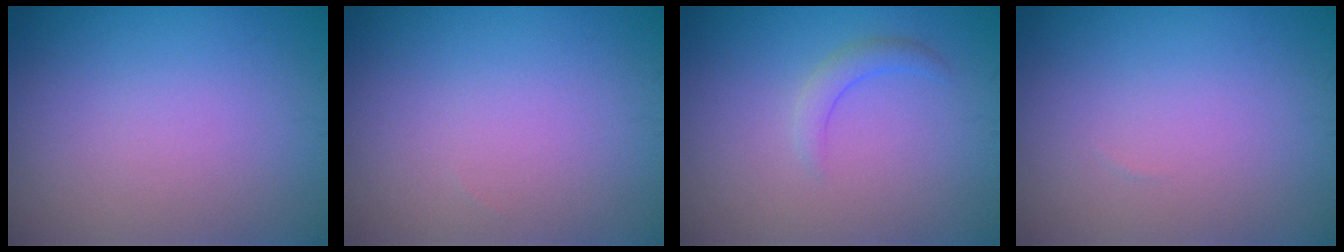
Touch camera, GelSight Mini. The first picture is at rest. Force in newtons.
{"total": 0.0}
{"total": 1.5, "press": 1.5, "slide": 0.2}
{"total": 0.0}